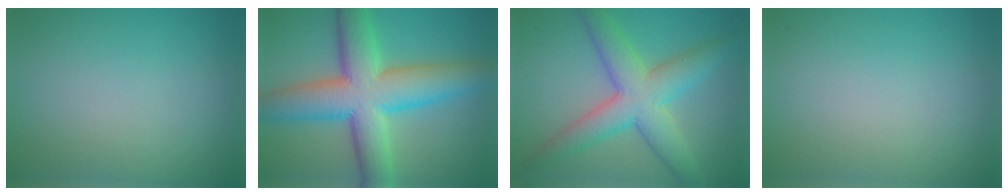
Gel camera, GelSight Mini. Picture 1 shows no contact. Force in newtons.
{"total": 11.1, "press": 11.1, "slide": 0.3}
{"total": 7.1, "press": 7.1, "slide": 0.2}
{"total": 0.0}